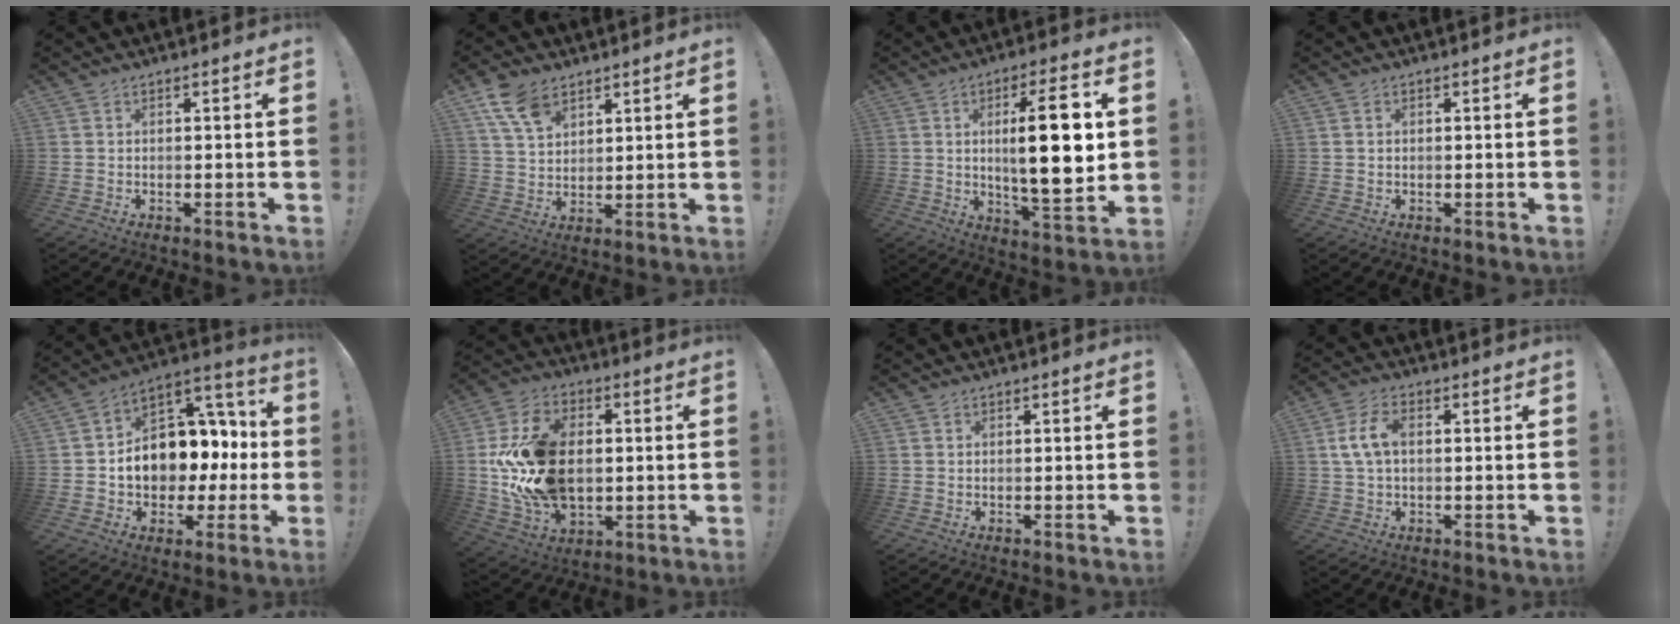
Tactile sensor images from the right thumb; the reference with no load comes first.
{"total": 9.6, "force": [5.9, 6.0, 4.7], "torque": [-0.080, -0.021, 0.114]}
{"total": 17.5, "force": [2.4, 4.6, 16.7], "torque": [-0.257, -0.014, 0.021]}
{"total": 0.8, "force": [0.3, 0.7, 0.2], "torque": [-0.008, 0.004, 0.006]}
{"total": 12.7, "force": [0.2, 10.7, 6.9], "torque": [-0.082, -0.011, 0.020]}
{"total": 22.4, "force": [0.3, 15.7, 16.0], "torque": [-0.286, 0.011, 0.017]}
{"total": 0.0}
{"total": 7.5, "force": [0.9, 4.5, 6.0], "torque": [-0.116, 0.009, 0.018]}